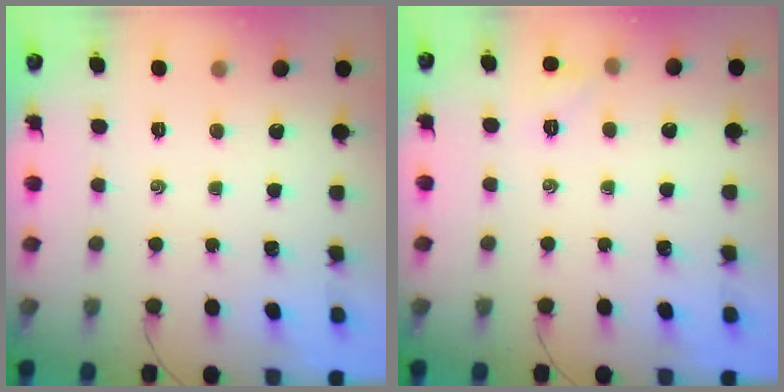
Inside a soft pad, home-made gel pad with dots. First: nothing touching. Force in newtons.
{"total": 4.9, "press": 4.7, "slide": 1.6}